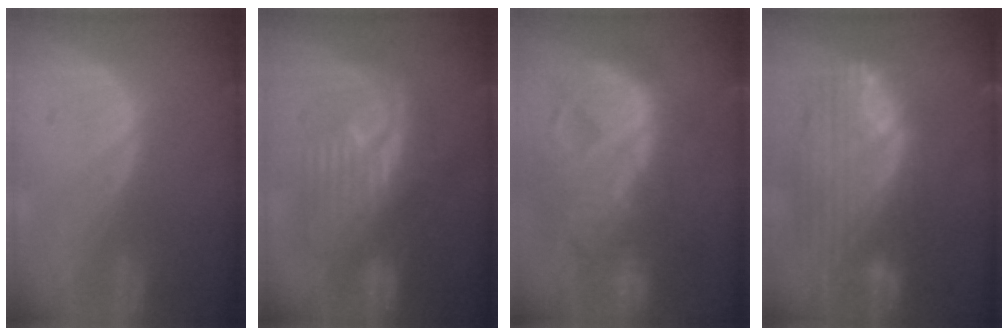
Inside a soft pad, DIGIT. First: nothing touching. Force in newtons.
{"total": 9.0, "press": 8.9, "slide": 0.5}
{"total": 13.3, "press": 11.4, "slide": 7.0}
{"total": 11.9, "press": 10.1, "slide": 6.3}